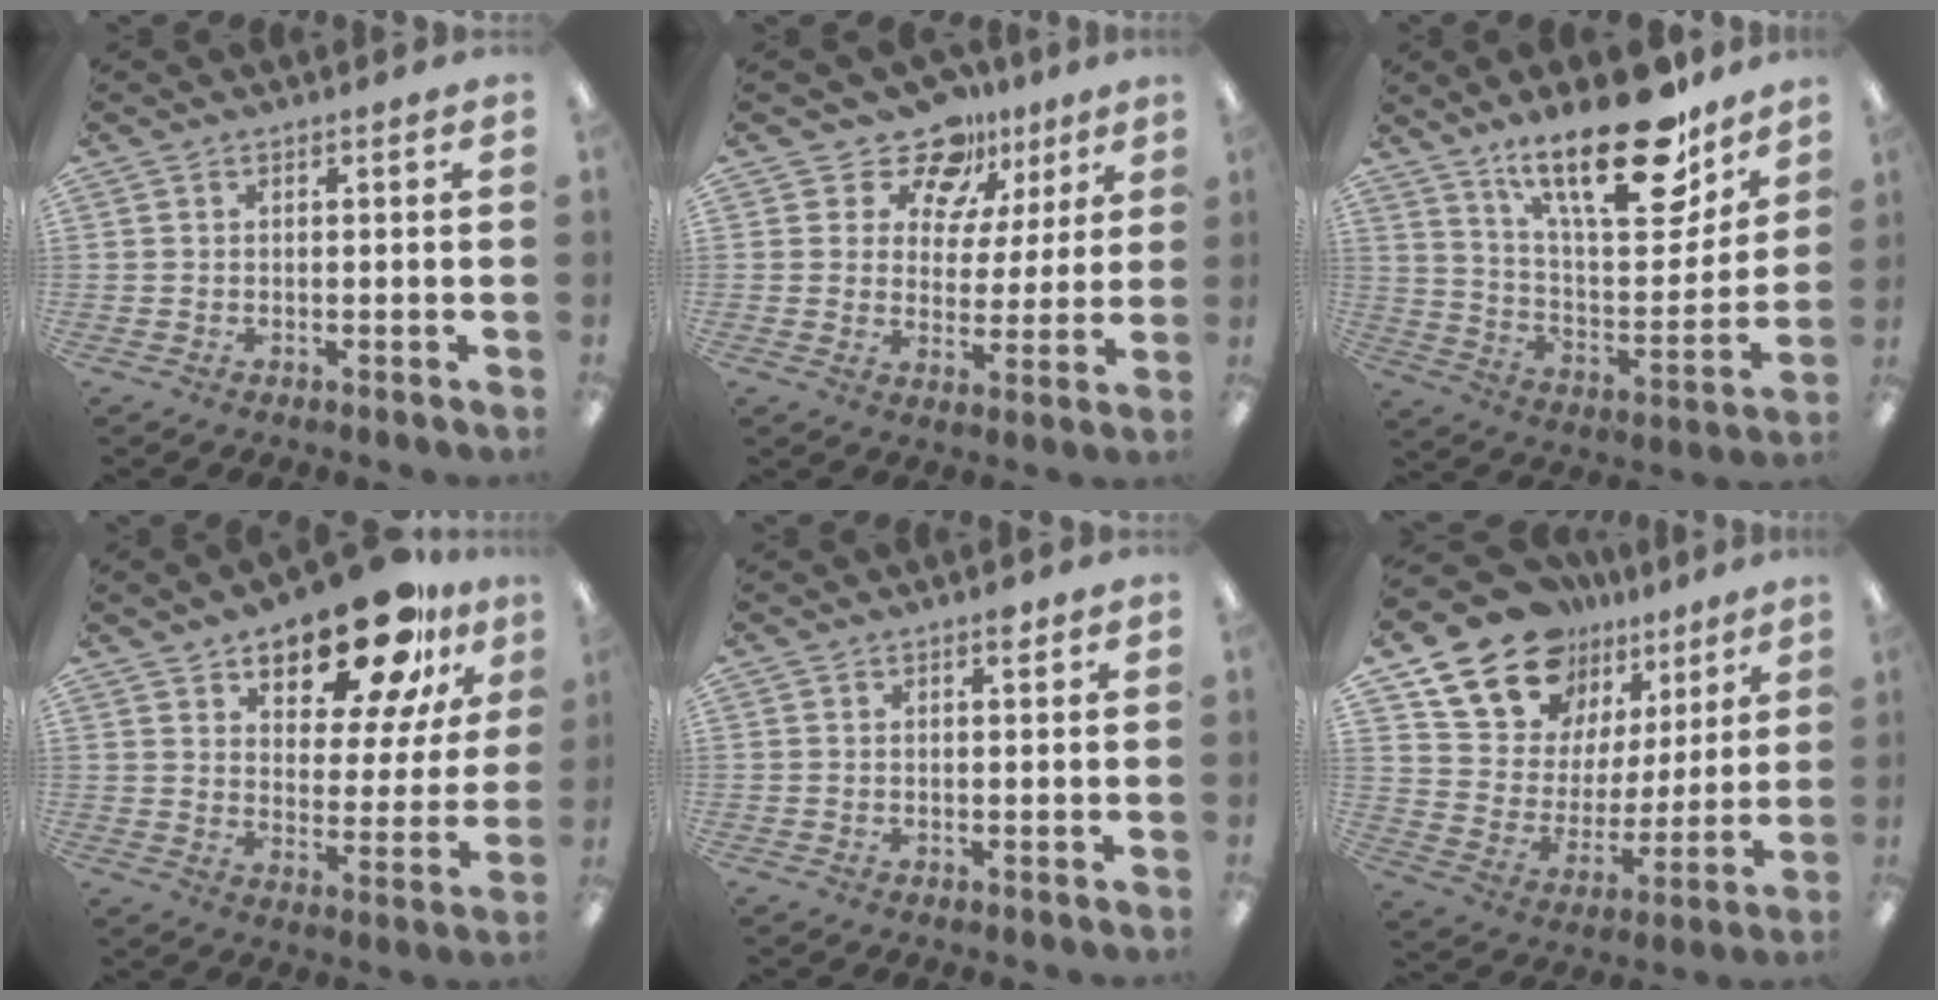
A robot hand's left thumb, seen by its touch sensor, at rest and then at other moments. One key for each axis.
{"total": 12.7, "fx": 9.3, "fy": 7.8, "fz": 3.8, "tx": -0.069, "ty": -0.059, "tz": 0.171}
{"total": 25.0, "fx": 17.5, "fy": 8.7, "fz": 15.5, "tx": -0.230, "ty": -0.112, "tz": 0.291}
{"total": 19.1, "fx": 14.4, "fy": 7.8, "fz": 9.9, "tx": -0.147, "ty": -0.096, "tz": 0.241}
{"total": 1.4, "fx": 1.1, "fy": 0.5, "fz": 0.8, "tx": -0.002, "ty": -0.005, "tz": 0.015}
{"total": 17.7, "fx": 14.0, "fy": 10.1, "fz": 4.2, "tx": -0.094, "ty": -0.115, "tz": 0.256}